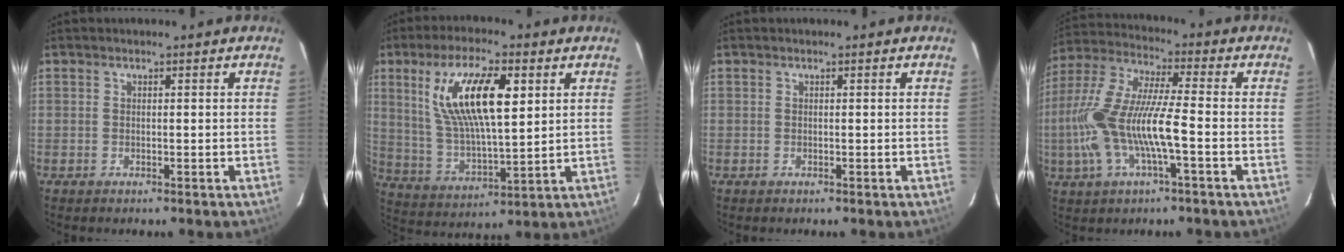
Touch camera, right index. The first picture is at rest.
{"total": 16.0, "force": [5.8, 5.3, 14.0], "torque": [-0.266, 0.007, 0.115]}
{"total": 0.0}
{"total": 16.2, "force": [-3.7, 3.2, 15.5], "torque": [-0.318, -0.003, -0.070]}